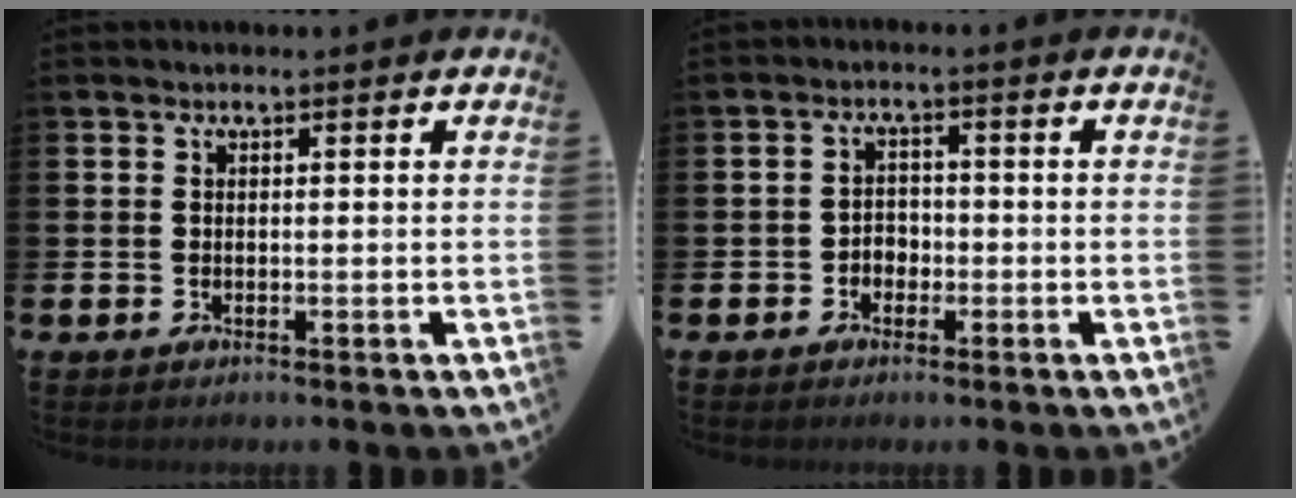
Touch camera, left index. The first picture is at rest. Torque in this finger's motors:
{"motor_torque": [-0.22, 0.05, 0.01, 0.00]}